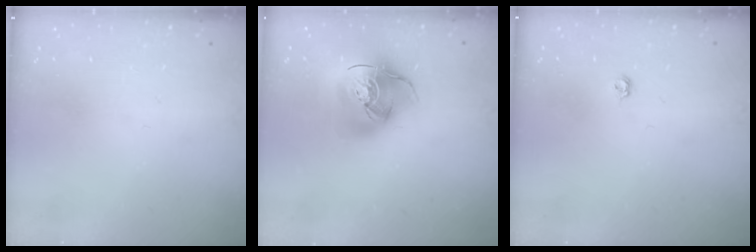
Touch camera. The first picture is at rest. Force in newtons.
{"total": 19.5, "press": 19.4, "slide": 2.3}
{"total": 4.7, "press": 4.7, "slide": 0.8}